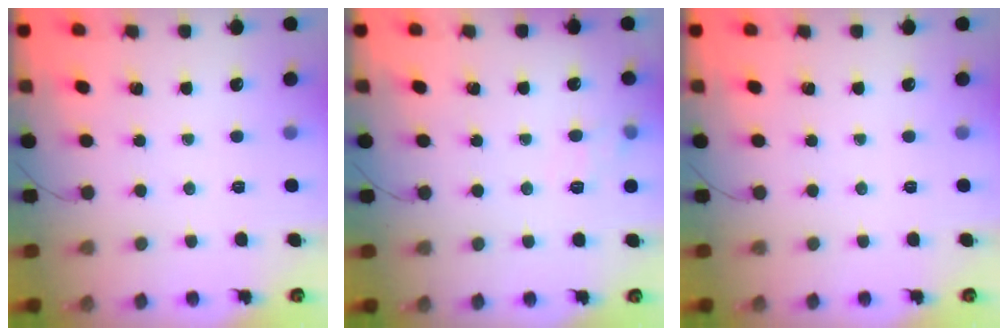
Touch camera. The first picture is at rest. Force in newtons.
{"total": 5.0, "press": 4.5, "slide": 2.1}
{"total": 0.0}